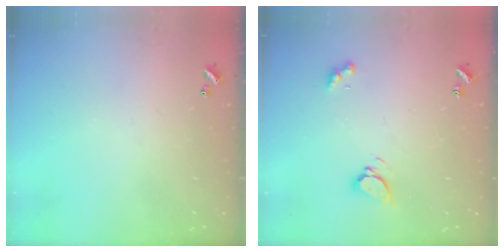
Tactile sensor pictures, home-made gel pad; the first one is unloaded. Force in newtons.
{"total": 3.4, "press": 3.4, "slide": 0.3}